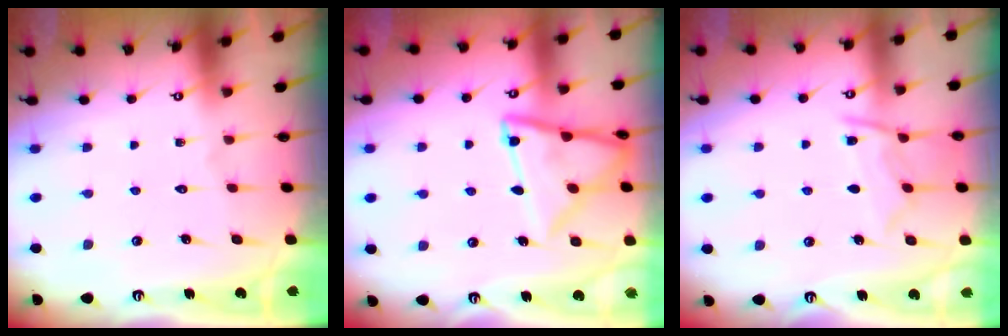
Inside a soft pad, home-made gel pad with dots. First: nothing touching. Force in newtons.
{"total": 13.6, "press": 13.6, "slide": 1.1}
{"total": 9.7, "press": 9.7, "slide": 0.8}